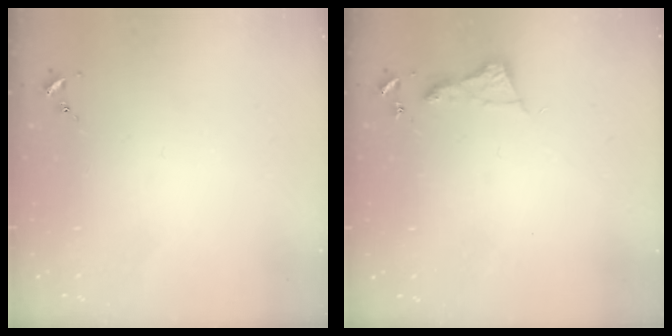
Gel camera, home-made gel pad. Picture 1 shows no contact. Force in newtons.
{"total": 6.4, "press": 6.3, "slide": 0.7}